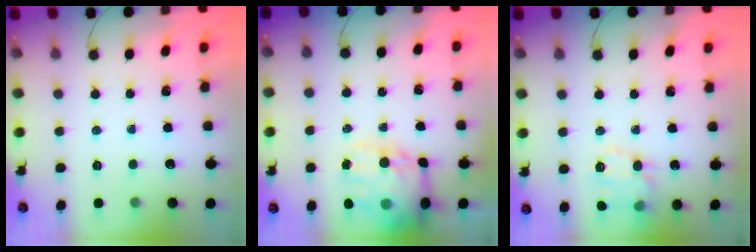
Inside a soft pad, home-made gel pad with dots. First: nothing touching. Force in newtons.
{"total": 18.2, "press": 17.6, "slide": 4.4}
{"total": 12.9, "press": 12.9, "slide": 1.0}